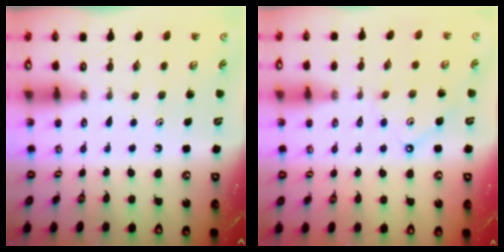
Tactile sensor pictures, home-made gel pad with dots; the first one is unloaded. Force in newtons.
{"total": 3.6, "press": 3.6, "slide": 0.6}